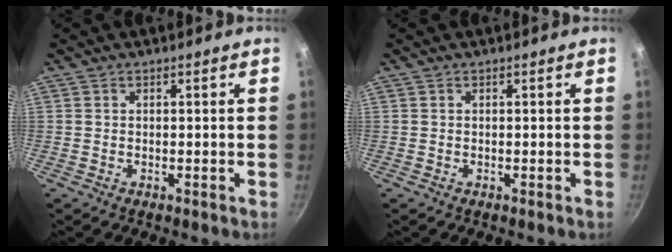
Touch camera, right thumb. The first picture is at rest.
{"total": 0.0}